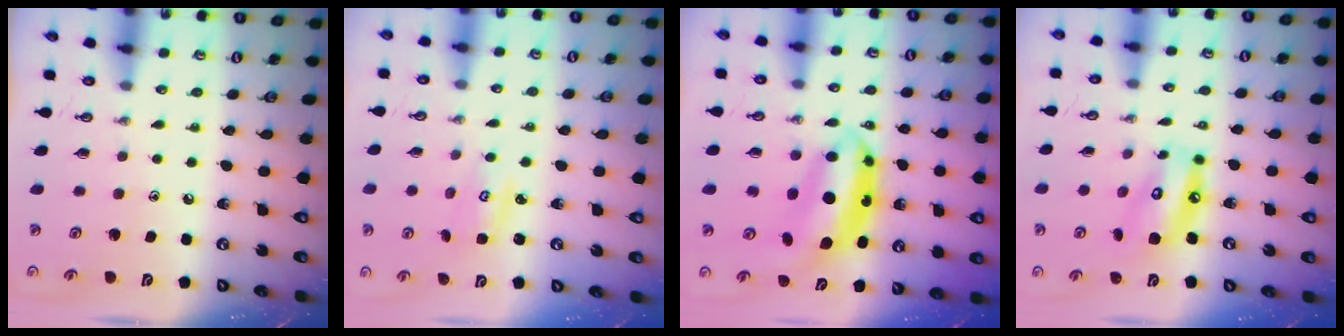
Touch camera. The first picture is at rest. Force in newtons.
{"total": 2.6, "press": 2.5, "slide": 0.3}
{"total": 9.2, "press": 9.1, "slide": 0.7}
{"total": 11.3, "press": 11.3, "slide": 1.0}